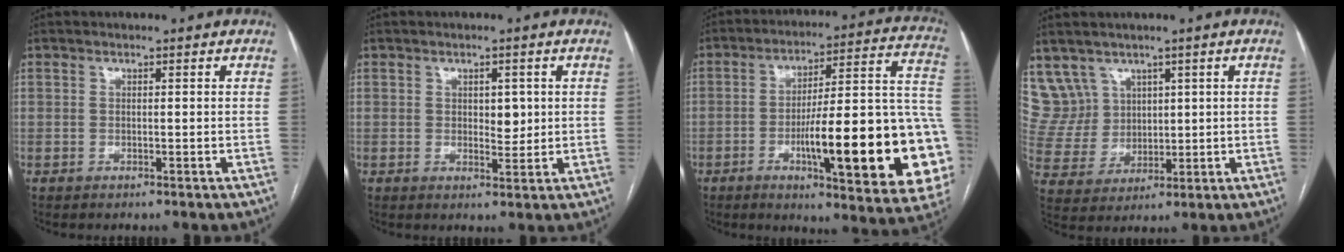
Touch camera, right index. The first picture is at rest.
{"total": 3.1, "force": [0.6, 1.6, 2.5], "torque": [-0.033, -0.004, 0.011]}
{"total": 27.7, "force": [-6.6, 3.7, 26.6], "torque": [-0.279, 0.003, -0.091]}
{"total": 7.7, "force": [4.8, 6.0, 0.0], "torque": [-0.010, 0.027, 0.114]}